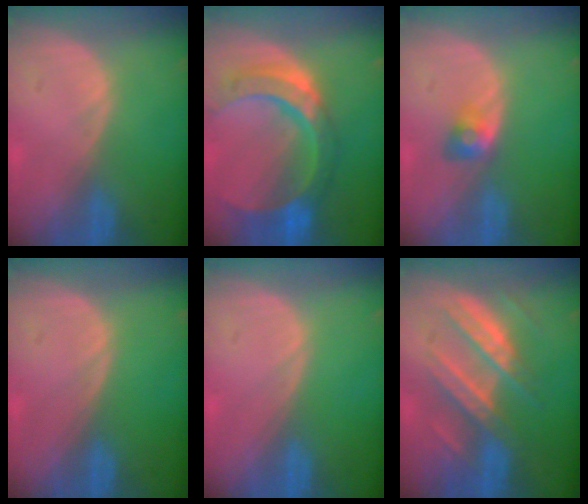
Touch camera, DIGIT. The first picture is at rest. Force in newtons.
{"total": 11.0, "press": 9.3, "slide": 5.9}
{"total": 2.9, "press": 2.5, "slide": 1.6}
{"total": 0.0}
{"total": 0.0}
{"total": 8.1, "press": 8.1, "slide": 0.4}